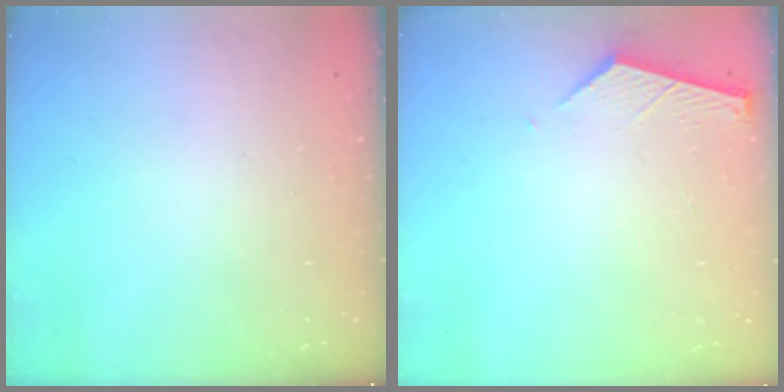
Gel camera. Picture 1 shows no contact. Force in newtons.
{"total": 2.4, "press": 2.4, "slide": 0.3}